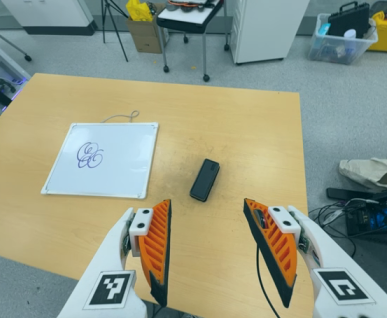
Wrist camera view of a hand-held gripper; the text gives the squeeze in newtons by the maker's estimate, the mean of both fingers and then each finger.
{"total": 0.0}